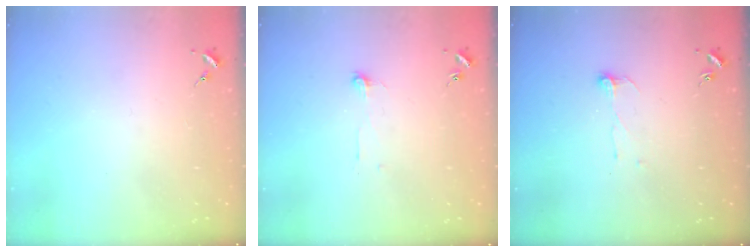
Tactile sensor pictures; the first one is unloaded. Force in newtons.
{"total": 4.1, "press": 4.1, "slide": 0.3}
{"total": 5.3, "press": 5.3, "slide": 0.6}